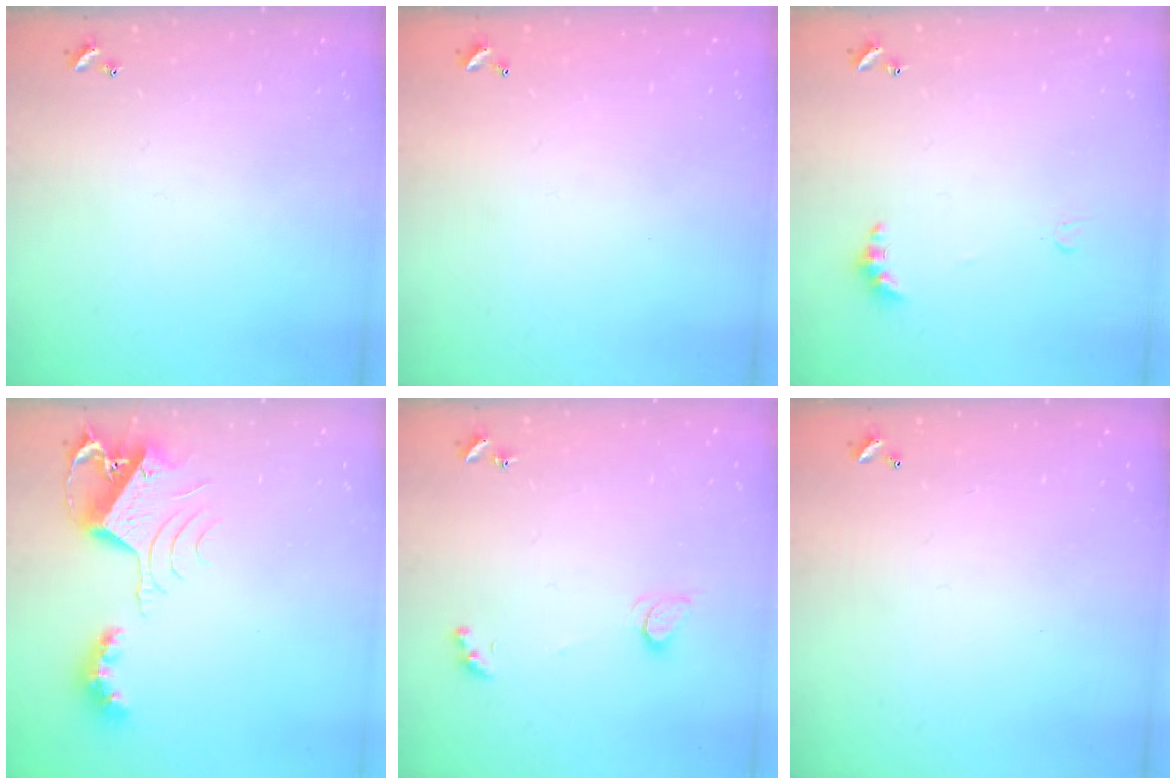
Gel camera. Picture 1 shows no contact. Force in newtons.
{"total": 2.9, "press": 2.9, "slide": 0.1}
{"total": 3.4, "press": 3.4, "slide": 0.8}
{"total": 10.3, "press": 10.3, "slide": 0.8}
{"total": 2.2, "press": 2.1, "slide": 0.4}
{"total": 2.9, "press": 2.9, "slide": 0.1}